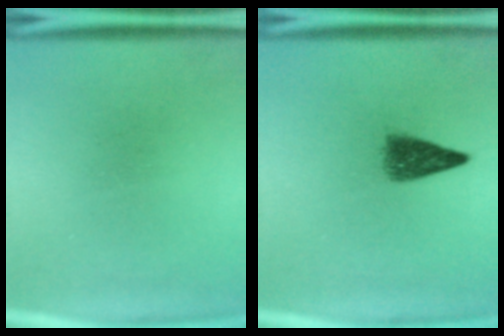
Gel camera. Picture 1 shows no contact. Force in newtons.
{"total": 4.2}